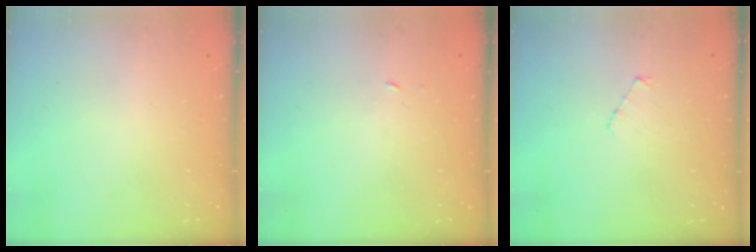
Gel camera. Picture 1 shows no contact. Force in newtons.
{"total": 1.9, "press": 1.9, "slide": 0.1}
{"total": 3.0, "press": 3.0, "slide": 0.3}